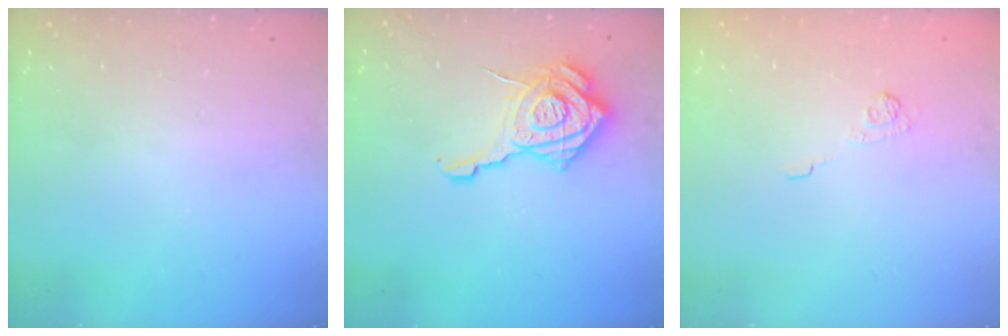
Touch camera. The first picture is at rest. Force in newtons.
{"total": 17.8, "press": 17.8, "slide": 1.5}
{"total": 3.8, "press": 3.5, "slide": 1.4}